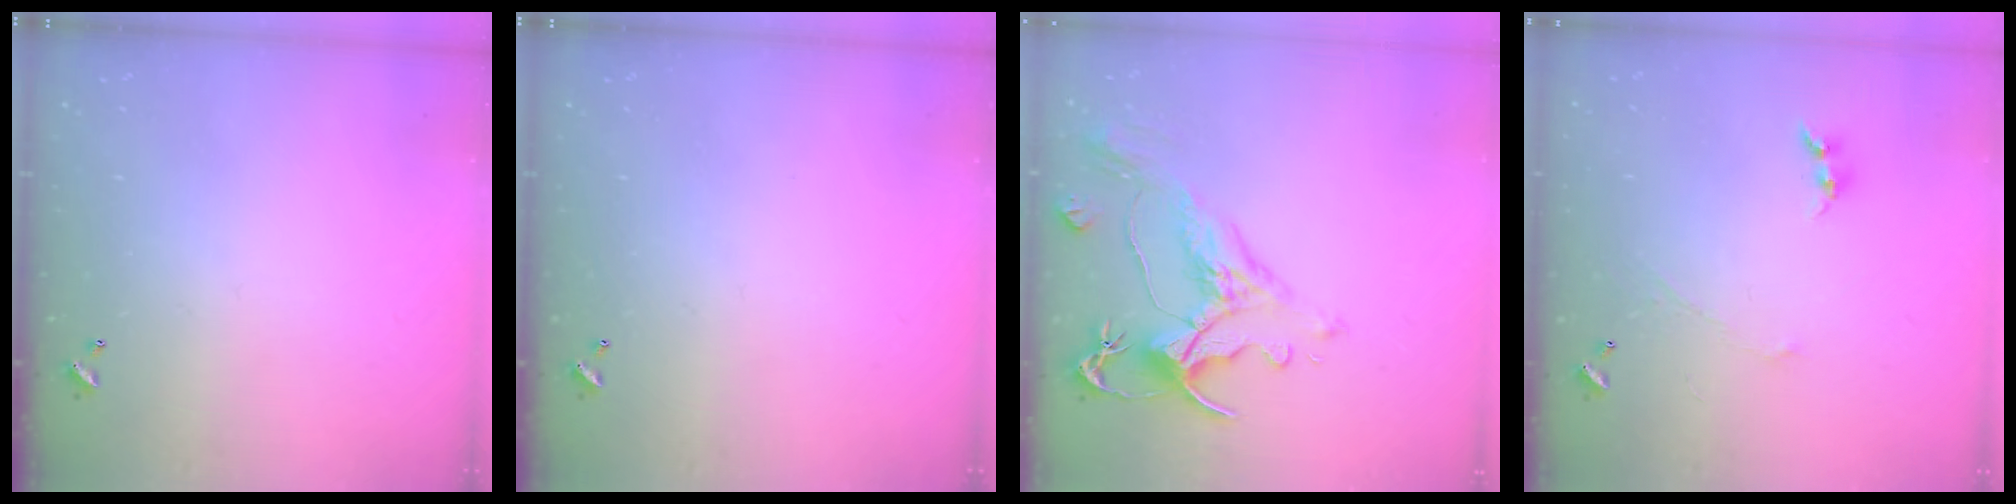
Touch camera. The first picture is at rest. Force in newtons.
{"total": 0.0}
{"total": 1.5, "press": 0.3, "slide": 1.5}
{"total": 0.0}